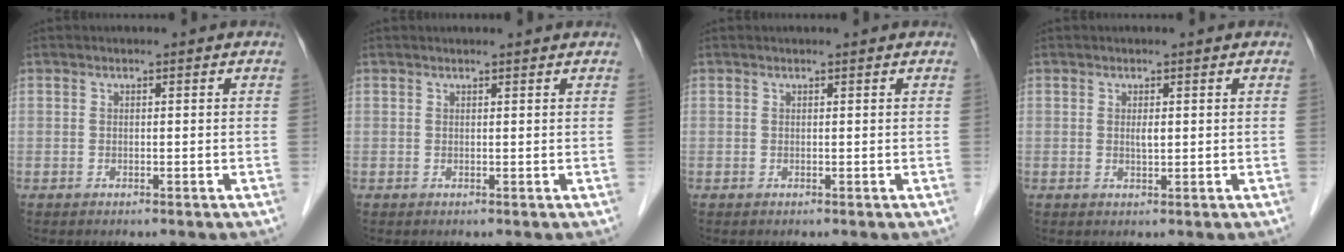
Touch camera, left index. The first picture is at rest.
{"total": 2.0, "force": [1.9, 0.0, 0.4], "torque": [-0.009, 0.007, 0.022]}
{"total": 0.7, "force": [0.7, 0.0, 0.2], "torque": [-0.007, 0.003, 0.009]}
{"total": 1.1, "force": [0.3, 0.3, 1.1], "torque": [-0.022, -0.002, 0.006]}